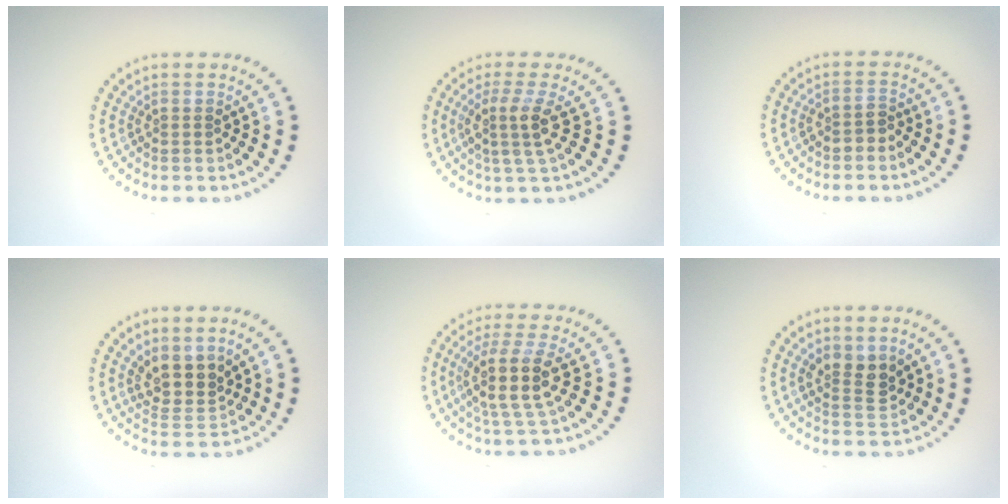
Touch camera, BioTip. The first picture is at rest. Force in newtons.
{"total": 3.0, "press": 2.3, "slide": 2.0}
{"total": 1.4, "press": 1.2, "slide": 0.7}
{"total": 3.4, "press": 2.8, "slide": 1.8}
{"total": 4.2, "press": 3.5, "slide": 2.4}
{"total": 2.6, "press": 2.4, "slide": 0.9}